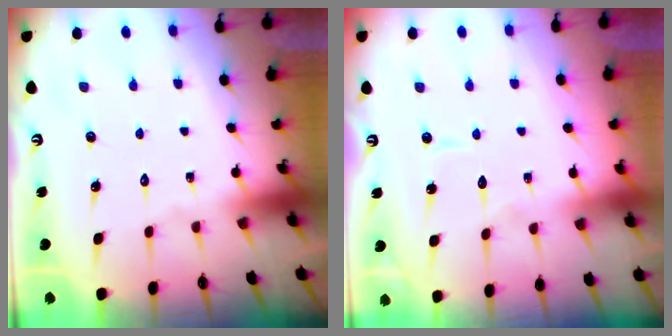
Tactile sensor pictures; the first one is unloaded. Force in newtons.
{"total": 3.3, "press": 3.2, "slide": 0.3}